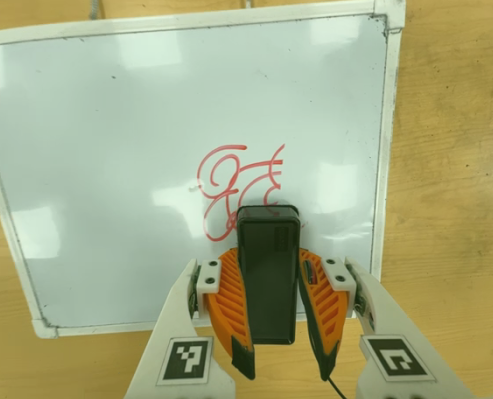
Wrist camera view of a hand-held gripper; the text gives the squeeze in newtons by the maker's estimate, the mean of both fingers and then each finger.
{"total": 9.5, "left": 7.0, "right": 12.0}